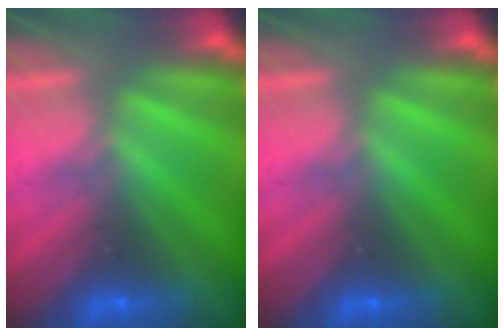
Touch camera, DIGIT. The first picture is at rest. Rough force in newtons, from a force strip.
{"total": 0.0}